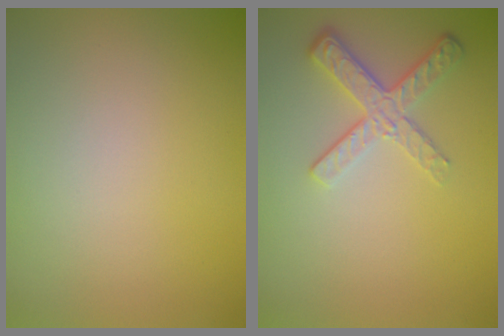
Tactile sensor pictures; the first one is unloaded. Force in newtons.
{"total": 3.4, "press": 2.6, "slide": 2.2}